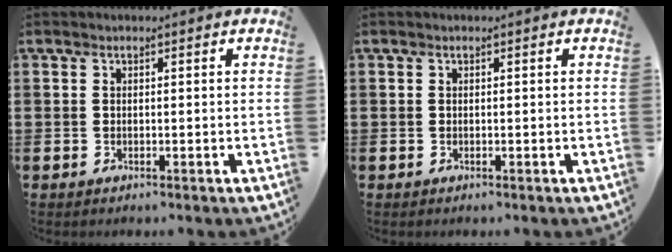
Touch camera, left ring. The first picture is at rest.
{"total": 0.0}